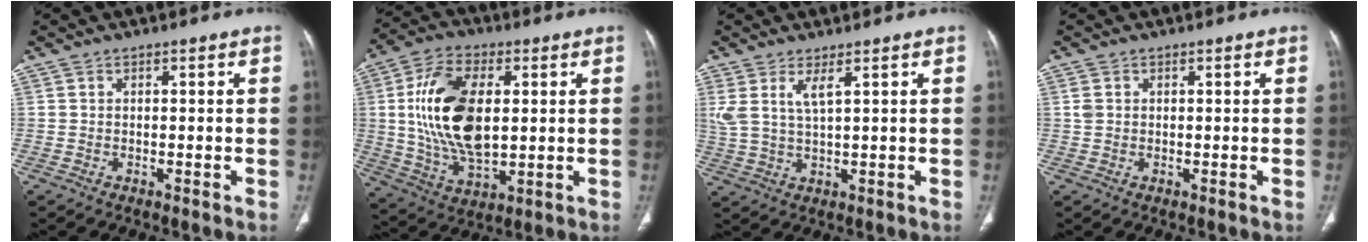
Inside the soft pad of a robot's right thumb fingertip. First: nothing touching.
{"total": 18.1, "force": [2.3, 9.9, 15.0], "torque": [-0.280, -0.006, 0.049]}
{"total": 5.0, "force": [2.4, 1.2, 4.2], "torque": [-0.104, -0.015, 0.060]}
{"total": 1.2, "force": [0.3, 1.0, 0.7], "torque": [-0.016, 0.003, 0.009]}